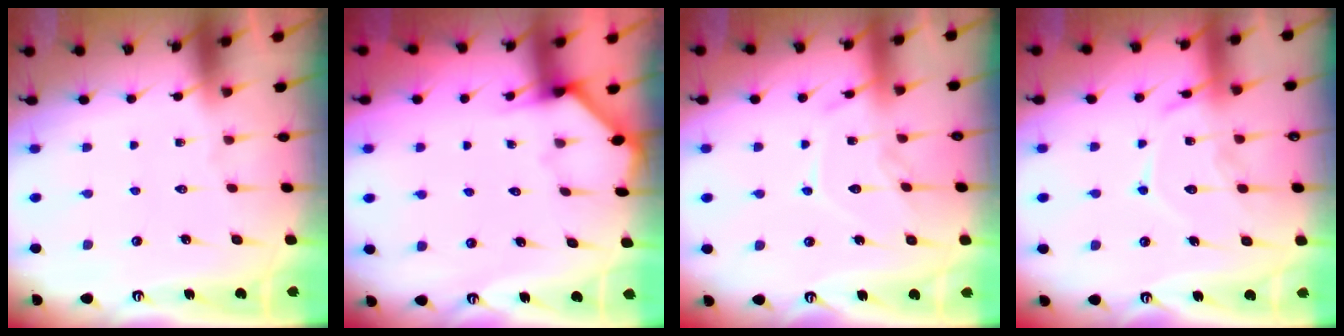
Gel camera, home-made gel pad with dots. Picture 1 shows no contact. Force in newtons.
{"total": 2.0, "press": 2.0, "slide": 0.2}
{"total": 11.4, "press": 11.4, "slide": 0.4}
{"total": 14.1, "press": 14.0, "slide": 1.3}